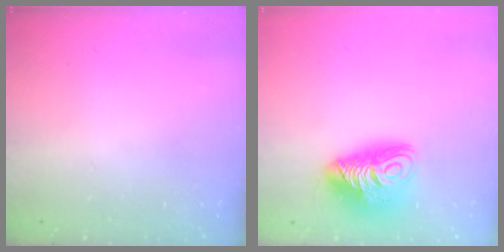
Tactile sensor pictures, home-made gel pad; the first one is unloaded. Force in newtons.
{"total": 13.1, "press": 13.0, "slide": 1.4}